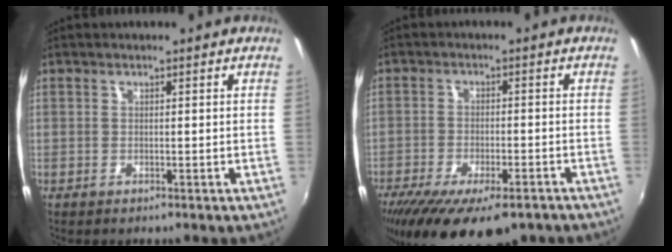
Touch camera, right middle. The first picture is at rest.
{"total": 17.8, "force": [-12.5, 6.4, 10.9], "torque": [-0.219, -0.054, -0.186]}